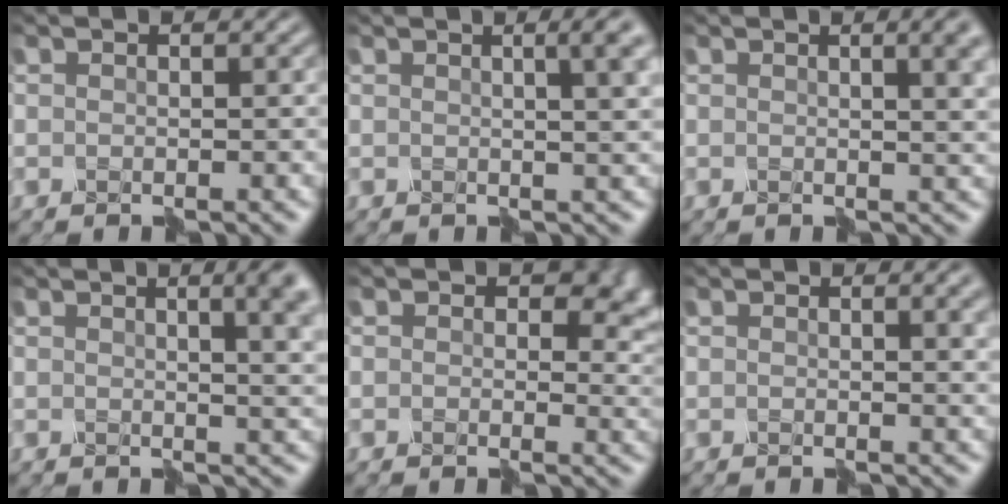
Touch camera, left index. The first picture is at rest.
{"total": 6.6, "force": [2.2, 3.1, 5.4], "torque": [-0.020, 0.032, 0.013]}
{"total": 7.4, "force": [2.4, 3.7, 5.9], "torque": [-0.028, 0.026, 0.022]}
{"total": 9.2, "force": [3.0, 4.6, 7.4], "torque": [-0.043, 0.039, 0.021]}
{"total": 7.0, "force": [1.7, 4.9, 4.7], "torque": [-0.053, -0.005, 0.024]}
{"total": 4.1, "force": [1.6, 1.7, 3.4], "torque": [-0.021, 0.005, 0.022]}